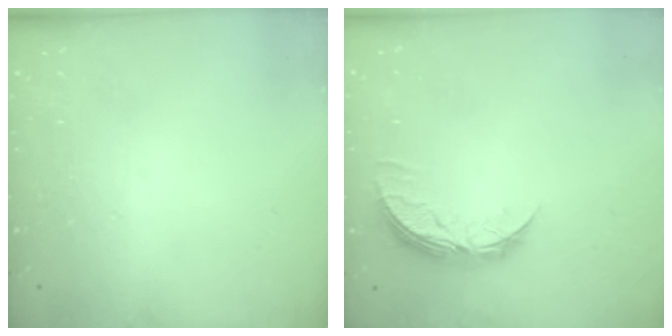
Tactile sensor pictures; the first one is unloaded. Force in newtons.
{"total": 8.2, "press": 8.2, "slide": 0.5}